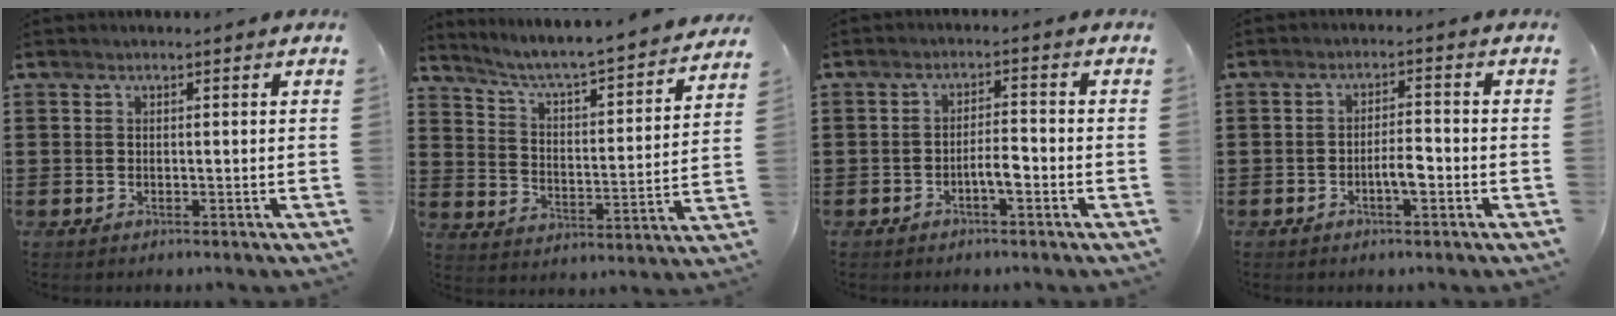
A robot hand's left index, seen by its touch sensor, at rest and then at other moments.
{"total": 4.5, "force": [4.1, -0.3, 2.0], "torque": [-0.060, -0.043, 0.056]}
{"total": 3.4, "force": [-1.6, 0.9, 2.9], "torque": [-0.060, 0.005, -0.034]}
{"total": 3.8, "force": [-1.4, 1.1, 3.4], "torque": [-0.061, 0.008, -0.026]}